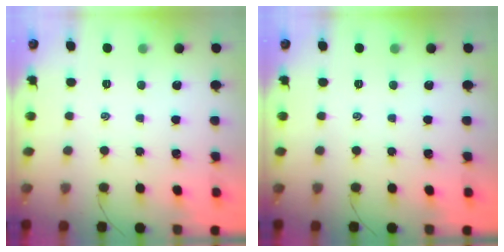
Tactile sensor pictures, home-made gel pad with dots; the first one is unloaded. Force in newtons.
{"total": 0.0}